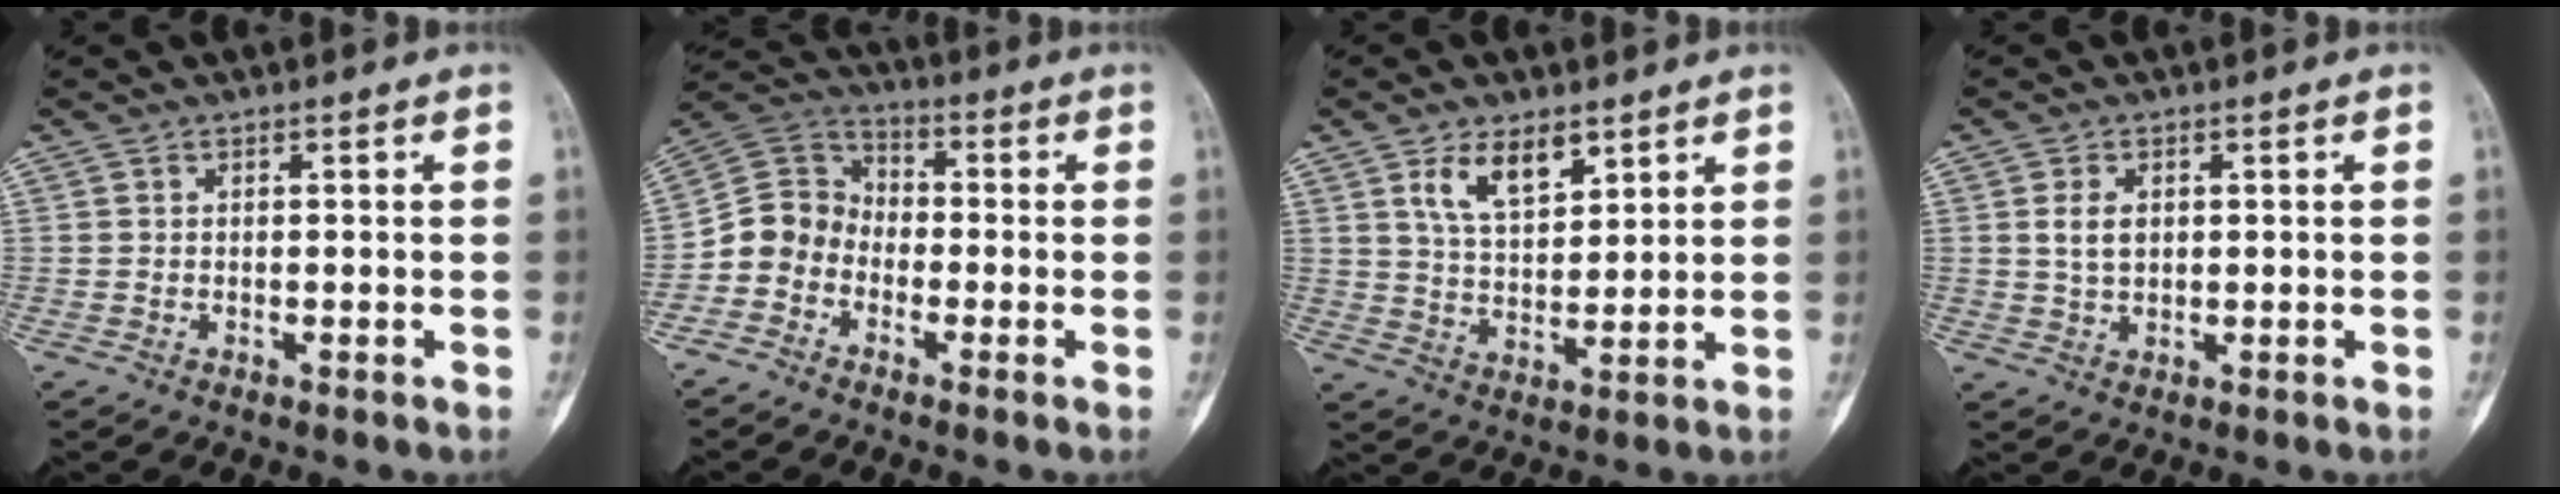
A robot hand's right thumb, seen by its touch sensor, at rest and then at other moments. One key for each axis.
{"total": 8.3, "fx": -3.5, "fy": 7.0, "fz": 2.8, "tx": -0.036, "ty": 0.053, "tz": -0.083}
{"total": 8.5, "fx": 4.8, "fy": 4.3, "fz": 5.6, "tx": -0.078, "ty": -0.027, "tz": 0.090}
{"total": 3.7, "fx": 0.8, "fy": 2.4, "fz": 2.6, "tx": -0.042, "ty": -0.003, "tz": 0.019}